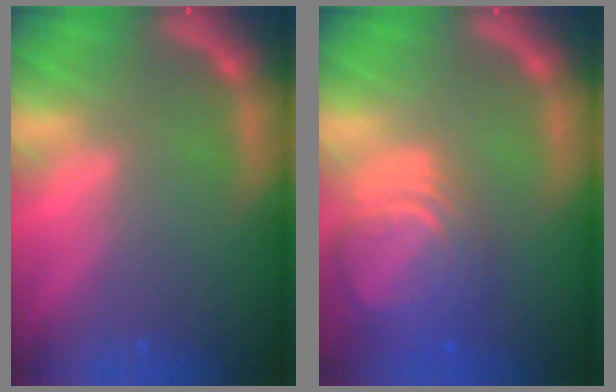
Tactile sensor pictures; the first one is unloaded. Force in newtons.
{"total": 8.5}